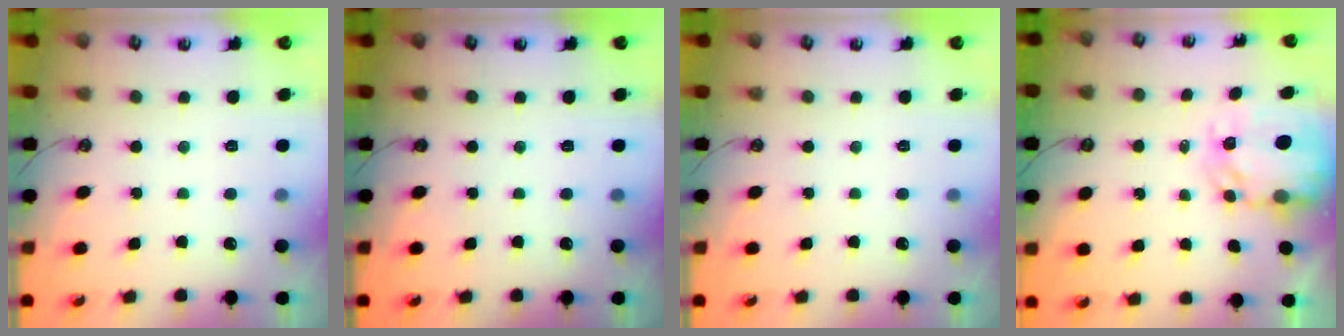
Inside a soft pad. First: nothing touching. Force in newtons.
{"total": 0.0}
{"total": 0.0}
{"total": 5.7, "press": 5.7, "slide": 0.6}